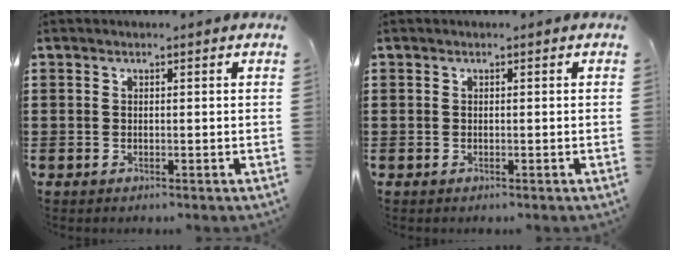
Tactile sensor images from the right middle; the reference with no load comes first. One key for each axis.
{"total": 0.0}